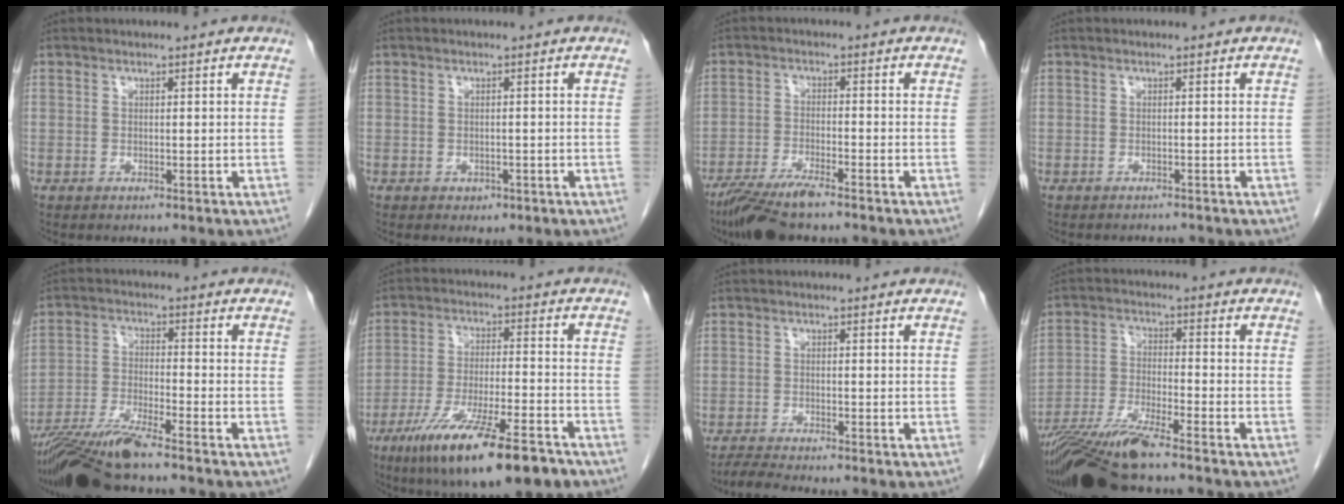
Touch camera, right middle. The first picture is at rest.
{"total": 1.3, "force": [-0.6, 1.0, 0.5], "torque": [-0.011, 0.002, -0.001]}
{"total": 7.8, "force": [-6.2, 0.7, 4.7], "torque": [-0.084, -0.021, -0.111]}
{"total": 1.3, "force": [-1.3, 0.1, -0.1], "torque": [-0.002, -0.008, -0.017]}
{"total": 9.8, "force": [-8.3, -0.2, 5.3], "torque": [-0.097, -0.023, -0.152]}
{"total": 16.9, "force": [-10.9, 2.6, 12.6], "torque": [-0.200, -0.032, -0.183]}
{"total": 3.6, "force": [-3.3, -0.5, 1.3], "torque": [-0.030, -0.018, -0.058]}
{"total": 11.1, "force": [-9.2, 0.2, 6.3], "torque": [-0.117, -0.024, -0.167]}